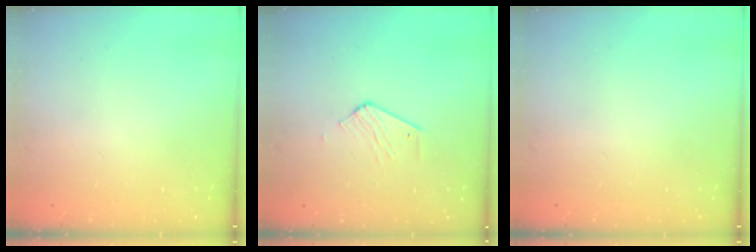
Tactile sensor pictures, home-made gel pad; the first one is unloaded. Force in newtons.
{"total": 2.8, "press": 2.8, "slide": 0.4}
{"total": 0.0}